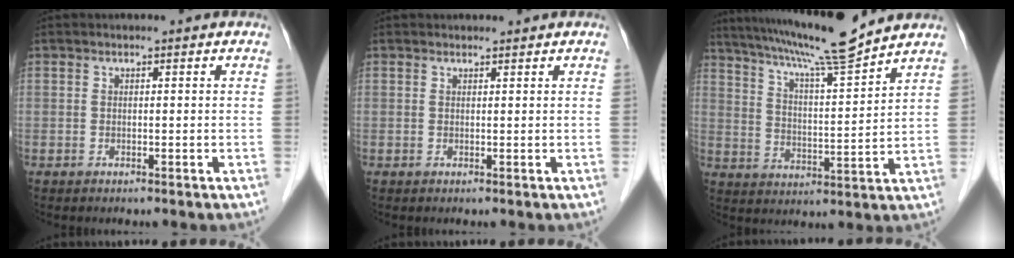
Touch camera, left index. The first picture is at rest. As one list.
[{"total": 1.0, "force": [1.0, 0.1, 0.0], "torque": [-0.009, 0.005, 0.019]}, {"total": 13.8, "force": [12.1, -1.0, 6.4], "torque": [-0.120, 0.003, 0.197]}]